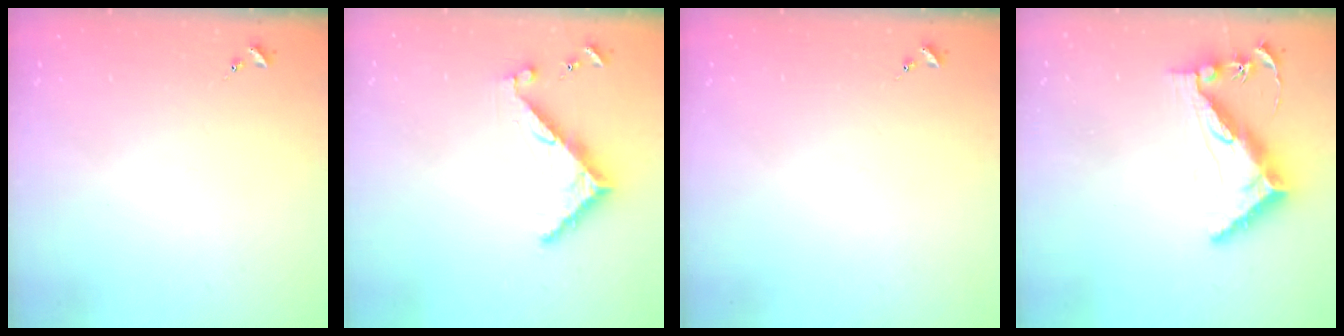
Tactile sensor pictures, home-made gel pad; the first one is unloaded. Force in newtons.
{"total": 7.3, "press": 7.3, "slide": 0.6}
{"total": 0.0}
{"total": 12.8, "press": 12.8, "slide": 0.8}